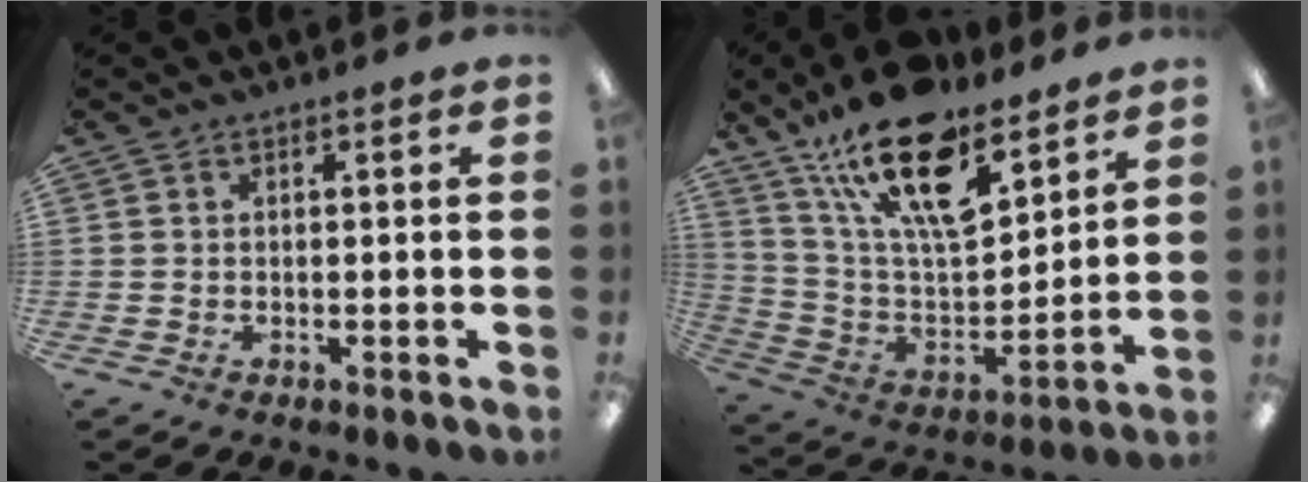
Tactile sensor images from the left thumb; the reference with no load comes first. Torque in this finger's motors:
{"motor_torque": [1.21, 1.30, 1.44, -1.33, 0.35]}